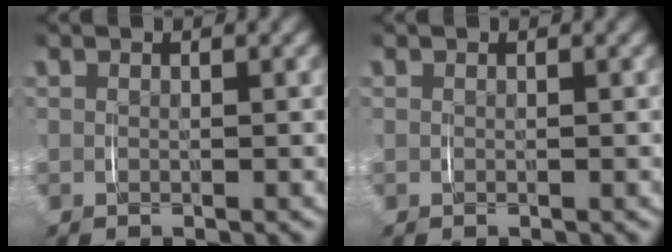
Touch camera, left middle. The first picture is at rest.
{"total": 0.0}